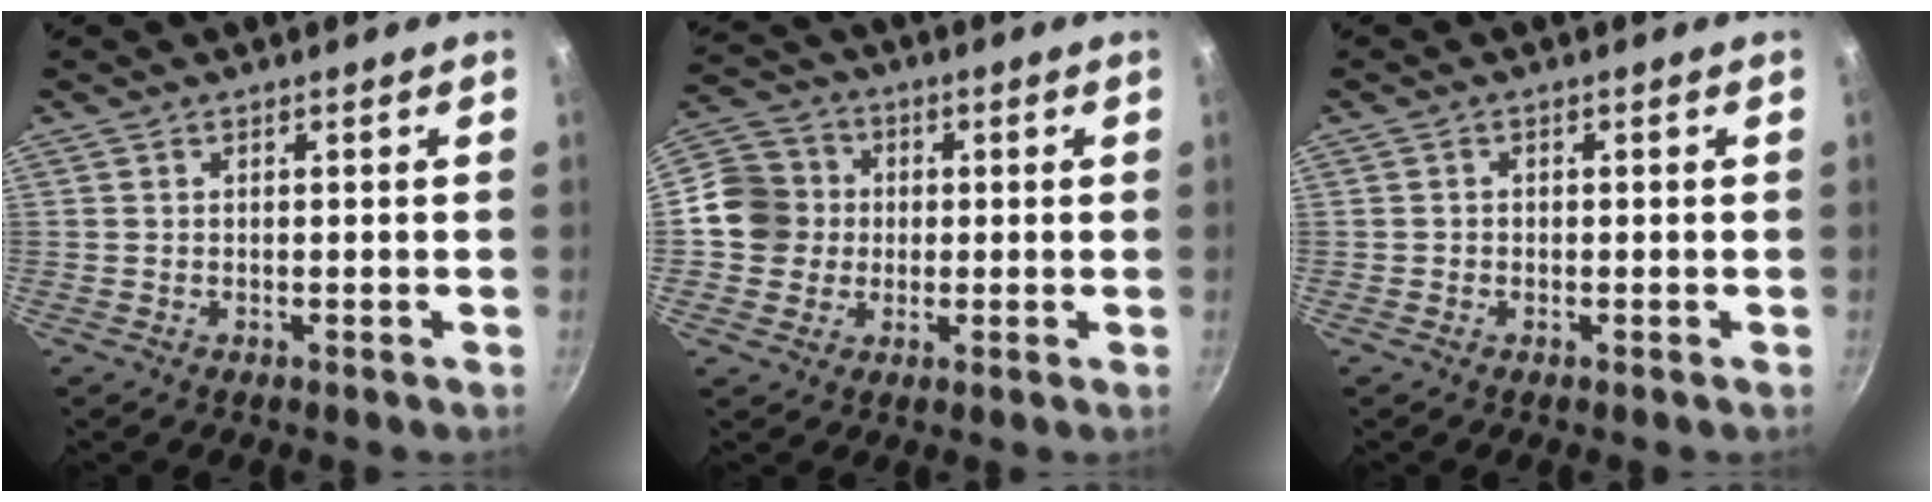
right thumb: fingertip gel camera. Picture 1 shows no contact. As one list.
[{"total": 10.4, "force": [0.0, 9.7, 3.8], "torque": [-0.038, 0.024, -0.018]}, {"total": 0.7, "force": [-0.3, 0.6, 0.1], "torque": [-0.001, 0.002, -0.008]}]